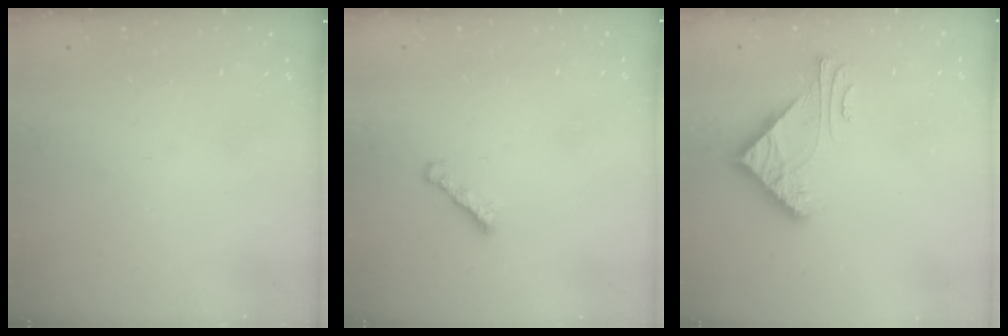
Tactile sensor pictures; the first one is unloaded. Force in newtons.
{"total": 1.8, "press": 1.7, "slide": 0.6}
{"total": 5.8, "press": 5.7, "slide": 0.6}